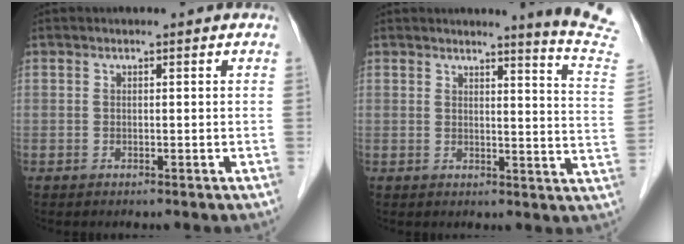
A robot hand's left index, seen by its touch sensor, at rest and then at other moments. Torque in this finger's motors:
{"motor_torque": [0.28, -0.89, 0.09, 0.03]}